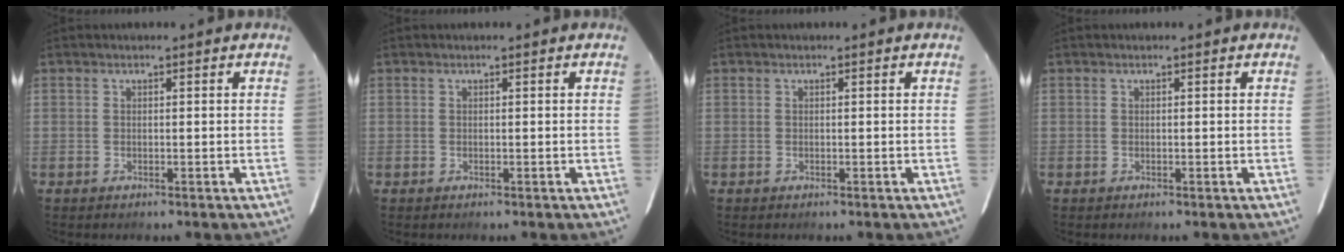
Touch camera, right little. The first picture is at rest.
{"total": 0.0}
{"total": 0.0}
{"total": 0.0}